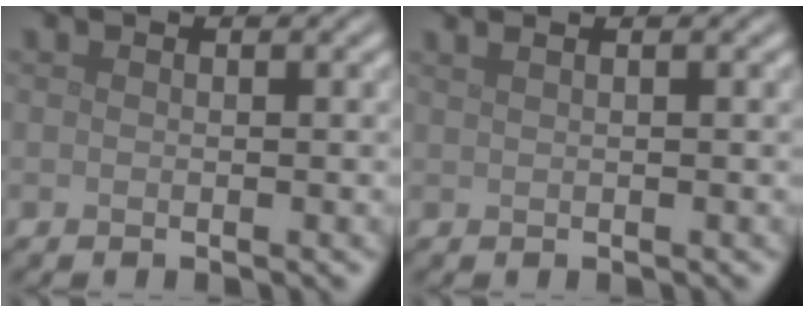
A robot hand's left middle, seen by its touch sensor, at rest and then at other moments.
{"total": 2.7, "force": [1.6, 1.3, 1.7], "torque": [-0.012, 0.012, -0.002]}